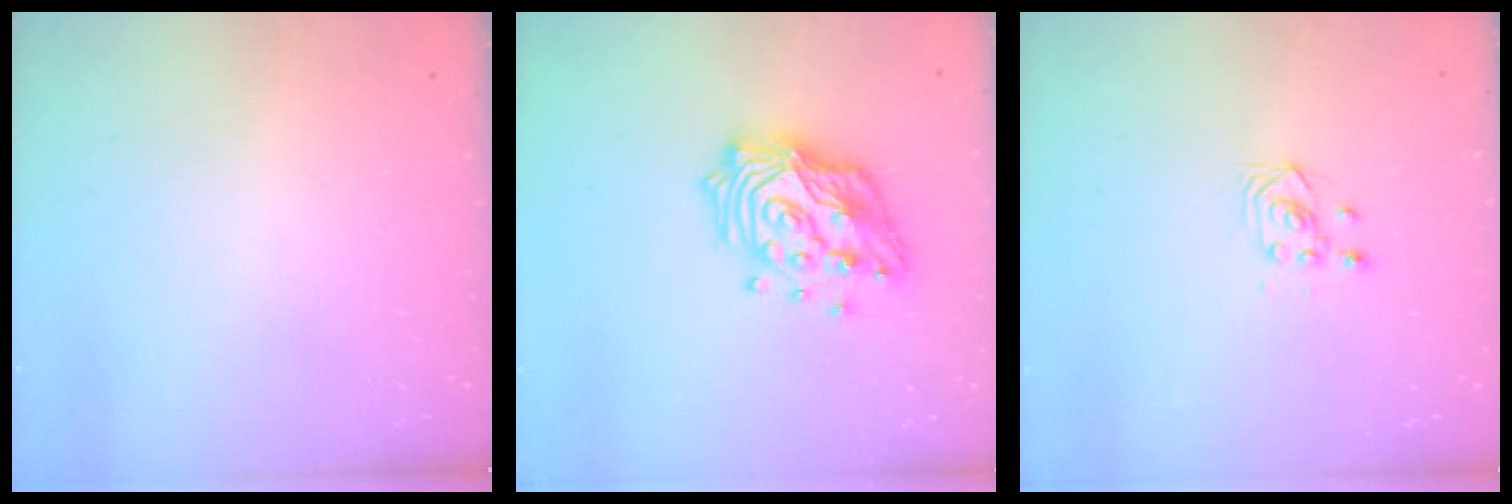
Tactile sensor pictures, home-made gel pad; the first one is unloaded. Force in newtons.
{"total": 17.5, "press": 17.4, "slide": 1.4}
{"total": 3.2, "press": 3.1, "slide": 0.9}